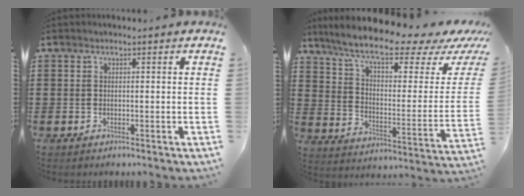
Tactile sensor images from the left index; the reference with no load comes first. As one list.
[{"total": 10.9, "force": [8.4, 1.3, 6.7], "torque": [-0.143, -0.051, 0.142]}]